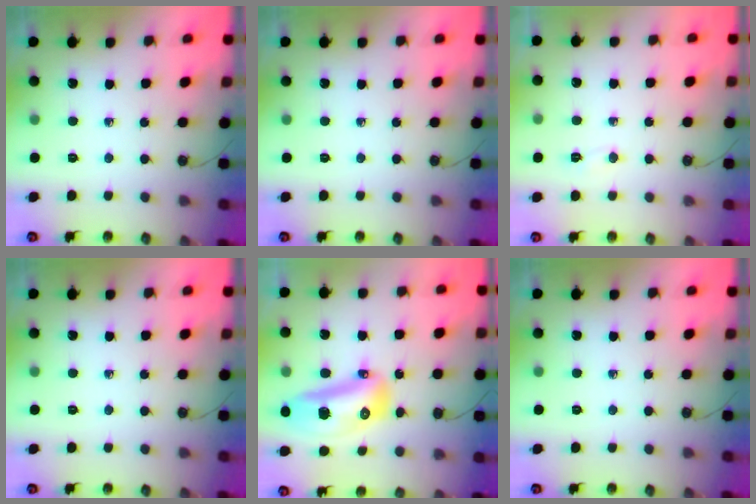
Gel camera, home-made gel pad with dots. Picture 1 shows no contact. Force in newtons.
{"total": 0.0}
{"total": 13.9, "press": 3.7, "slide": 13.4}
{"total": 0.0}
{"total": 16.8, "press": 16.7, "slide": 1.9}
{"total": 0.0}